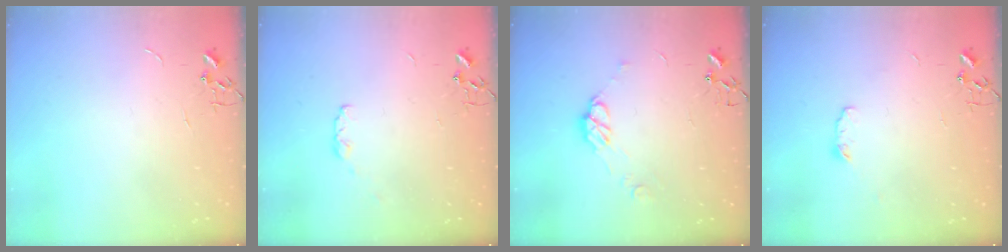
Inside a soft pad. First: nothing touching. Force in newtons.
{"total": 3.6, "press": 3.6, "slide": 0.5}
{"total": 7.4, "press": 7.4, "slide": 0.7}
{"total": 3.4, "press": 3.3, "slide": 1.0}